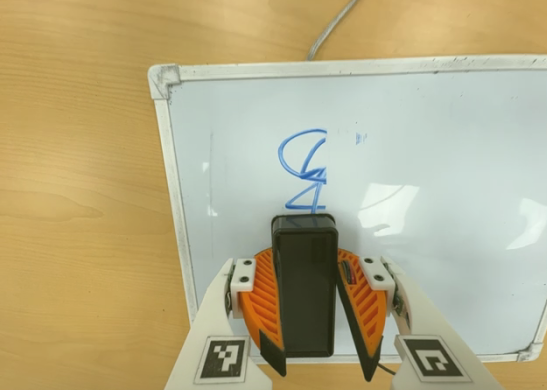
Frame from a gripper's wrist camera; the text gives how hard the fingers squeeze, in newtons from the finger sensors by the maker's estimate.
{"total": 9.5, "left": 9.3, "right": 9.6}